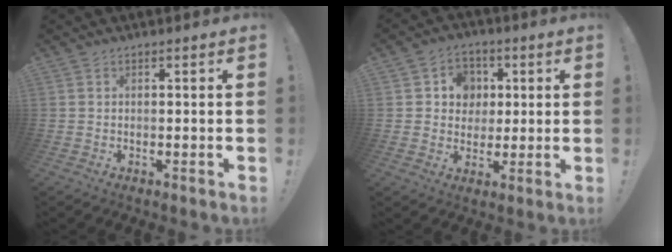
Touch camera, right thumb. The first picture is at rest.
{"total": 8.7, "force": [1.4, 8.3, 2.4], "torque": [-0.028, -0.006, 0.032]}